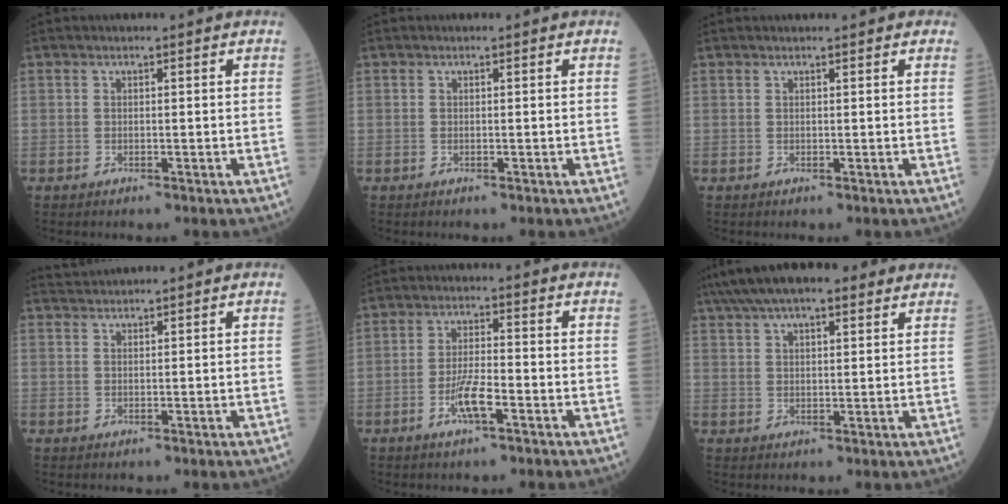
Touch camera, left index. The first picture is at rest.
{"total": 0.0}
{"total": 1.9, "force": [1.5, 0.4, 1.1], "torque": [-0.009, 0.016, 0.012]}
{"total": 1.7, "force": [1.6, -0.6, -0.4], "torque": [-0.001, 0.013, 0.042]}
{"total": 5.1, "force": [-2.5, 0.8, 4.4], "torque": [-0.090, -0.005, -0.050]}
{"total": 13.1, "force": [9.7, 3.7, 7.9], "torque": [-0.144, 0.055, 0.153]}